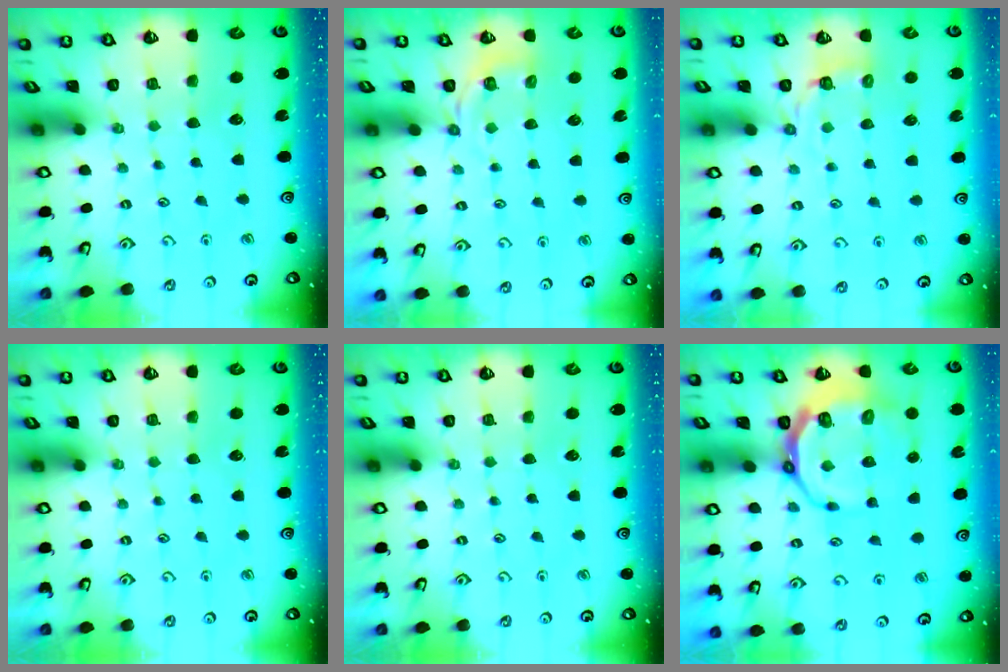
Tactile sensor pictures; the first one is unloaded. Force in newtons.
{"total": 2.8, "press": 2.1, "slide": 1.8}
{"total": 3.0, "press": 1.6, "slide": 2.5}
{"total": 0.0}
{"total": 0.0}
{"total": 9.7, "press": 9.0, "slide": 3.8}